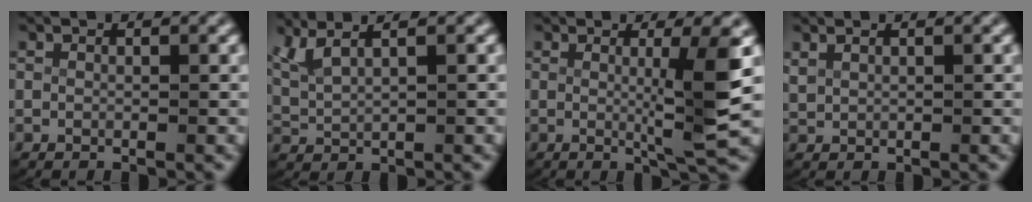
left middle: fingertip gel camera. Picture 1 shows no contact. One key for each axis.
{"total": 4.0, "fx": 2.0, "fy": 2.0, "fz": 2.9, "tx": -0.074, "ty": 0.001, "tz": 0.044}
{"total": 5.3, "fx": 0.3, "fy": 0.2, "fz": 5.3, "tx": -0.079, "ty": -0.014, "tz": 0.007}
{"total": 0.9, "fx": 0.7, "fy": 0.4, "fz": 0.4, "tx": -0.015, "ty": -0.001, "tz": 0.023}